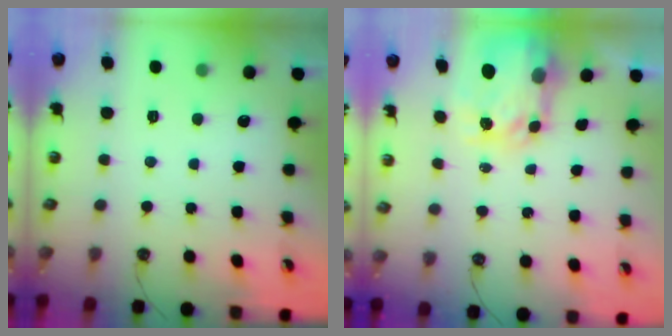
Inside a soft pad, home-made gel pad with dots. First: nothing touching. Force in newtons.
{"total": 5.5, "press": 5.5, "slide": 0.5}